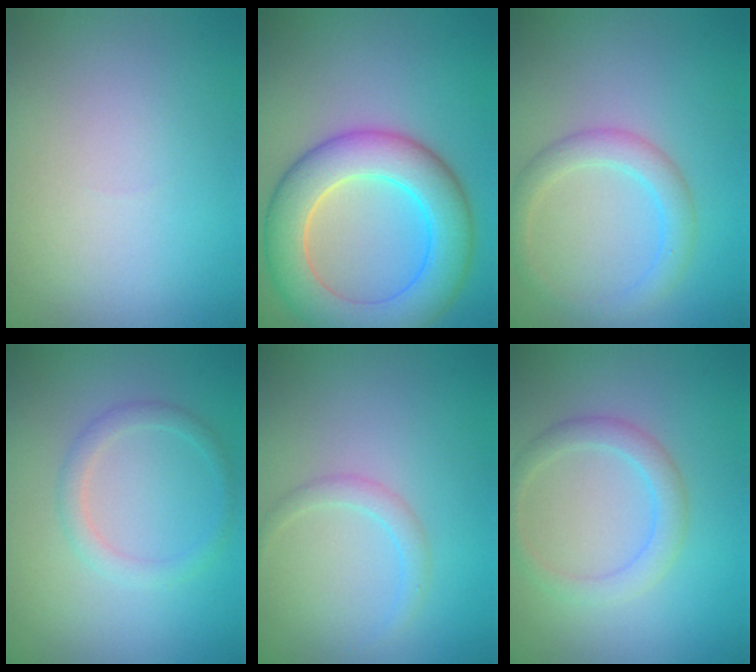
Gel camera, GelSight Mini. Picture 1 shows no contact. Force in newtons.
{"total": 8.7, "press": 8.7, "slide": 0.4}
{"total": 2.8, "press": 2.8, "slide": 0.1}
{"total": 1.7, "press": 1.7, "slide": 0.0}
{"total": 1.4, "press": 1.4, "slide": 0.1}
{"total": 2.5, "press": 2.5, "slide": 0.1}